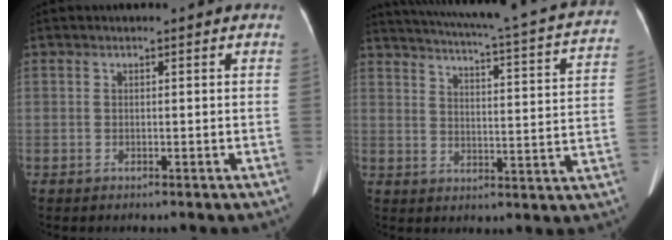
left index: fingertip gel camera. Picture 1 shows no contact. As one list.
[{"total": 24.5, "force": [21.3, 2.0, 11.8], "torque": [-0.181, -0.037, 0.256]}]